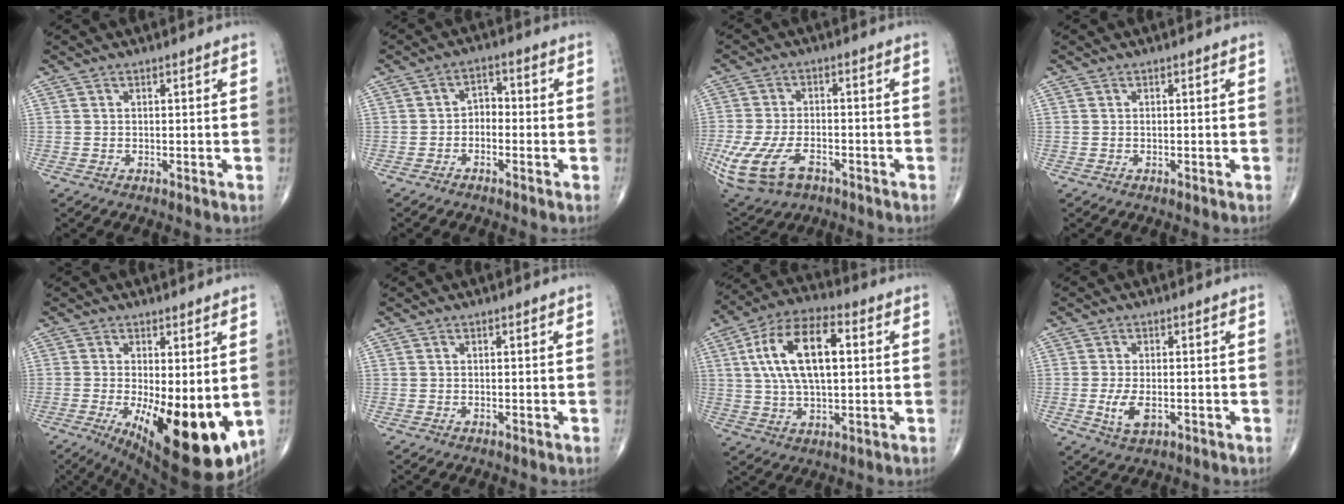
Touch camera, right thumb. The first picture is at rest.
{"total": 3.0, "force": [-1.2, 2.2, 1.8], "torque": [-0.009, 0.024, -0.033]}
{"total": 13.5, "force": [-5.6, 7.8, 9.5], "torque": [-0.222, 0.008, -0.090]}
{"total": 0.0}
{"total": 18.5, "force": [-3.8, 7.2, 16.6], "torque": [-0.210, -0.032, -0.030]}
{"total": 0.0}
{"total": 16.2, "force": [3.1, 7.9, 13.8], "torque": [-0.251, 0.019, 0.054]}
{"total": 4.2, "force": [-0.9, 2.1, 3.5], "torque": [-0.069, -0.007, -0.014]}